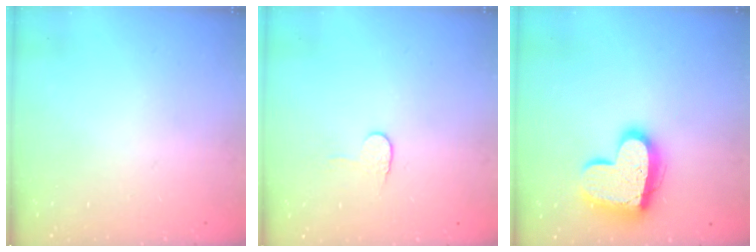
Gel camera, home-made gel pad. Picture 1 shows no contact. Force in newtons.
{"total": 5.3, "press": 5.3, "slide": 0.5}
{"total": 16.8, "press": 16.7, "slide": 1.5}